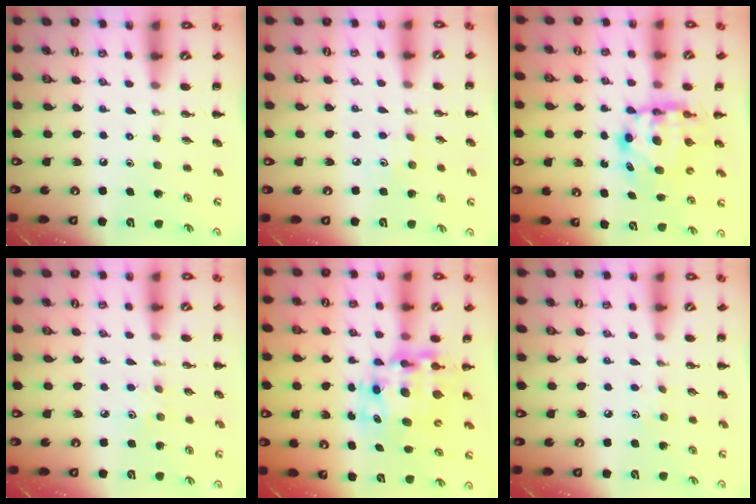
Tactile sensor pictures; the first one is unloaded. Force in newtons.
{"total": 3.5, "press": 3.4, "slide": 0.8}
{"total": 5.6, "press": 5.5, "slide": 1.1}
{"total": 2.9, "press": 2.8, "slide": 0.8}
{"total": 10.0, "press": 9.7, "slide": 2.3}
{"total": 4.0, "press": 3.9, "slide": 1.1}